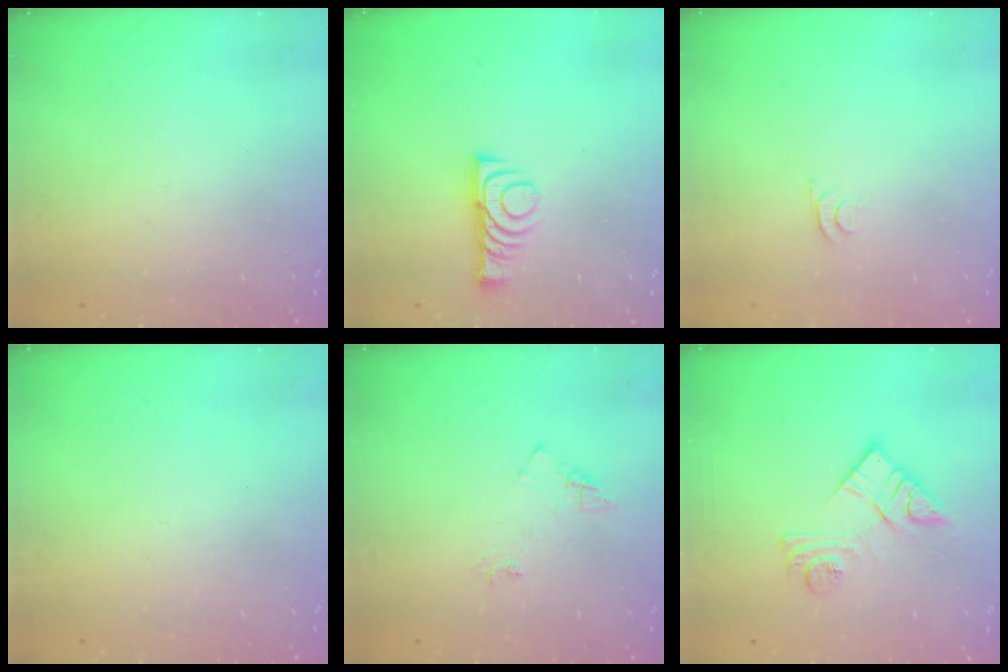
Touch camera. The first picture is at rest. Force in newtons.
{"total": 9.4, "press": 9.4, "slide": 0.9}
{"total": 3.2, "press": 3.2, "slide": 0.4}
{"total": 1.8, "press": 1.8, "slide": 0.4}
{"total": 5.5, "press": 5.5, "slide": 0.6}
{"total": 11.1, "press": 11.0, "slide": 0.8}